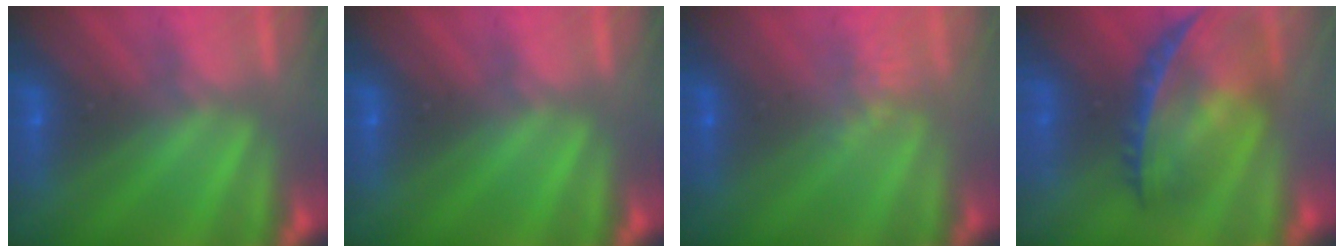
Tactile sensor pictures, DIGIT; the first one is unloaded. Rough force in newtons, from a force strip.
{"total": 0.0}
{"total": 1.1}
{"total": 5.9}